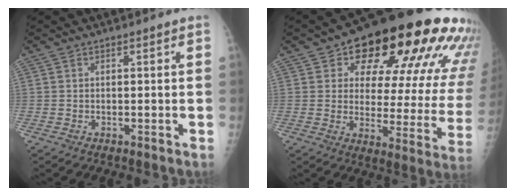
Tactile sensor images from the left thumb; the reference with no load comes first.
{"total": 26.6, "force": [14.7, 11.4, 19.0], "torque": [-0.226, -0.031, 0.194]}